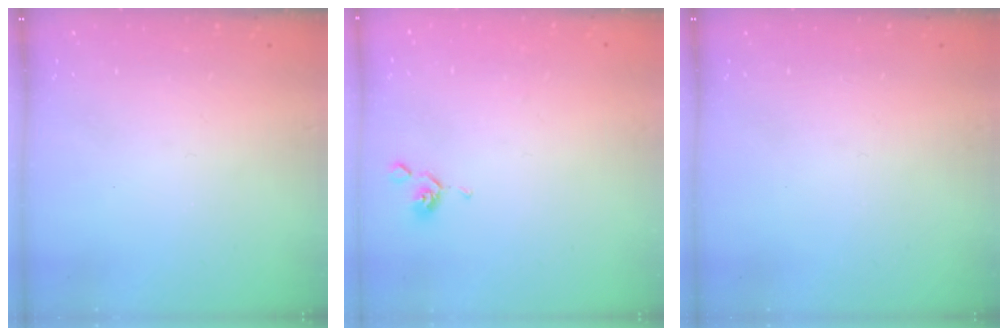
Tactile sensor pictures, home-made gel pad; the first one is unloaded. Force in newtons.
{"total": 1.0, "press": 0.9, "slide": 0.3}
{"total": 0.0}